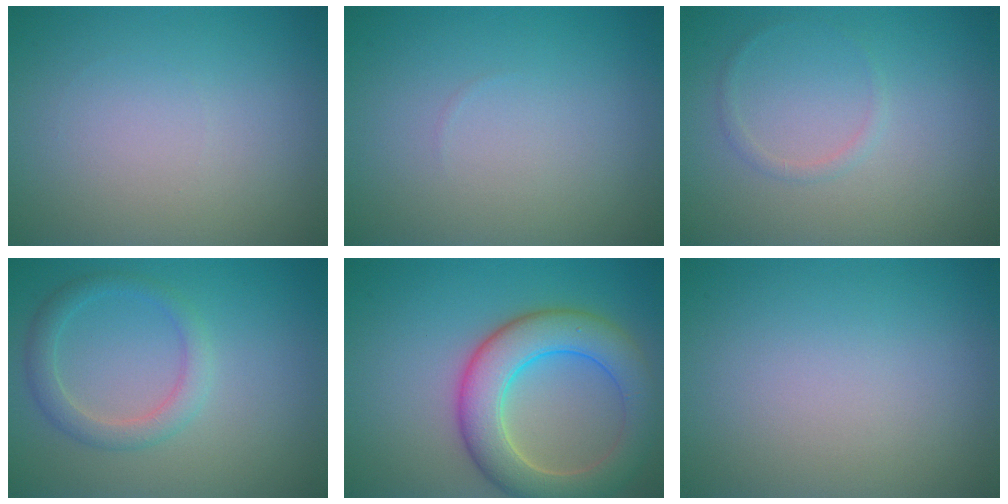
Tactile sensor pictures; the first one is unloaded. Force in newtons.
{"total": 0.0}
{"total": 0.8, "press": 0.8, "slide": 0.0}
{"total": 2.4, "press": 2.4, "slide": 0.2}
{"total": 7.3, "press": 7.3, "slide": 0.4}
{"total": 0.0}